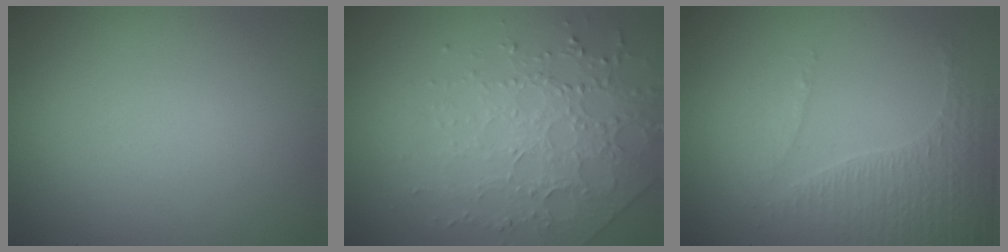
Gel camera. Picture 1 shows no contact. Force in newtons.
{"total": 3.8, "press": 3.6, "slide": 1.1}
{"total": 4.3, "press": 3.0, "slide": 3.0}